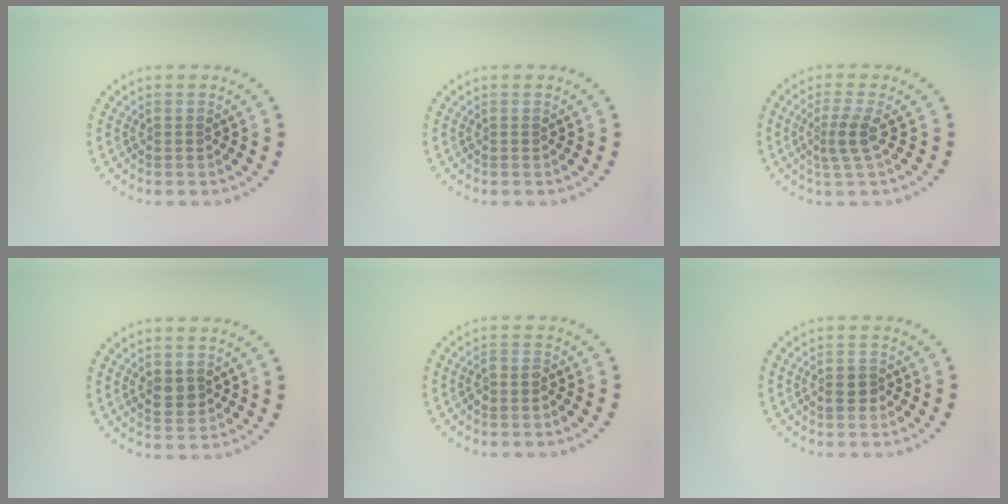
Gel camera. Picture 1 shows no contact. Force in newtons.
{"total": 0.0}
{"total": 2.3, "press": 1.7, "slide": 1.6}
{"total": 1.7, "press": 1.7, "slide": 0.1}
{"total": 1.0, "press": 0.8, "slide": 0.6}
{"total": 1.5, "press": 1.4, "slide": 0.5}